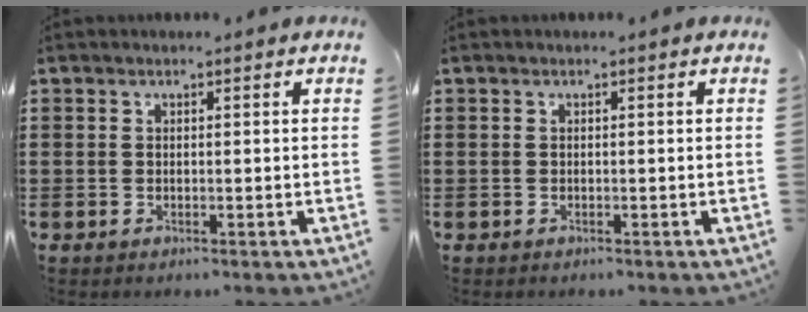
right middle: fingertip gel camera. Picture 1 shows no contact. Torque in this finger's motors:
{"motor_torque": [0.13, 0.03, 0.01, 0.01]}